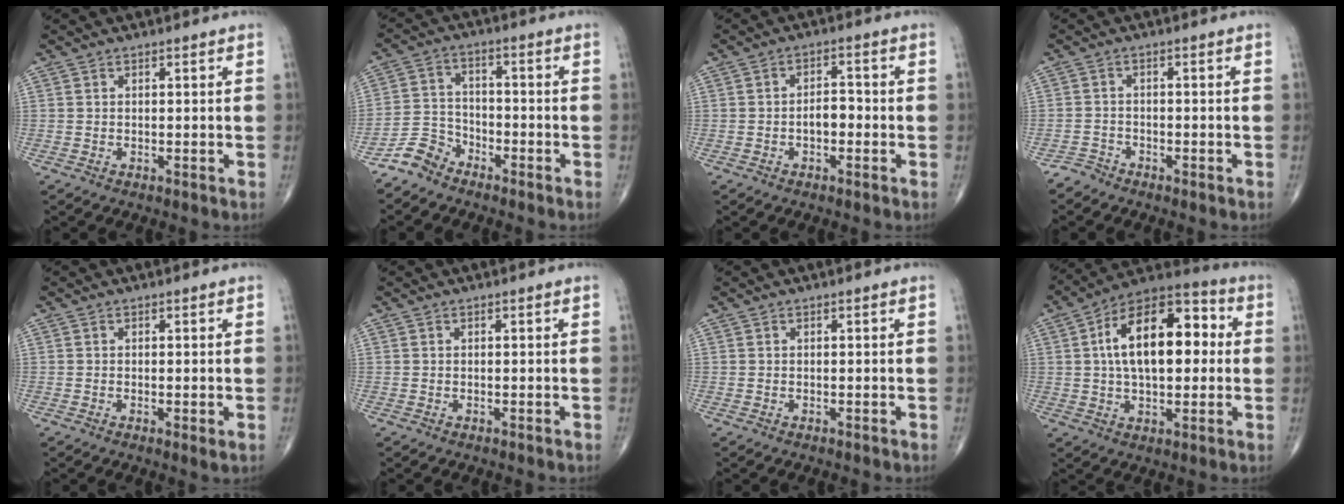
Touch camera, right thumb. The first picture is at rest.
{"total": 5.6, "force": [-4.7, 2.9, 0.7], "torque": [-0.003, 0.031, -0.104]}
{"total": 3.4, "force": [-1.1, 2.0, 2.6], "torque": [-0.030, 0.018, -0.021]}
{"total": 2.0, "force": [-1.9, 0.7, -0.4], "torque": [0.011, -0.002, -0.041]}
{"total": 1.4, "force": [-0.2, 0.2, 1.4], "torque": [-0.028, -0.008, -0.004]}
{"total": 0.0}
{"total": 0.0}
{"total": 19.4, "force": [2.8, 10.2, 16.2], "torque": [-0.241, 0.031, 0.037]}